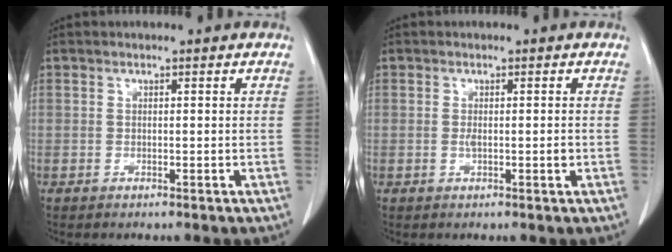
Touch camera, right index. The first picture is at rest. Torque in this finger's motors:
{"motor_torque": [0.37, -0.29, 0.14, 0.05]}